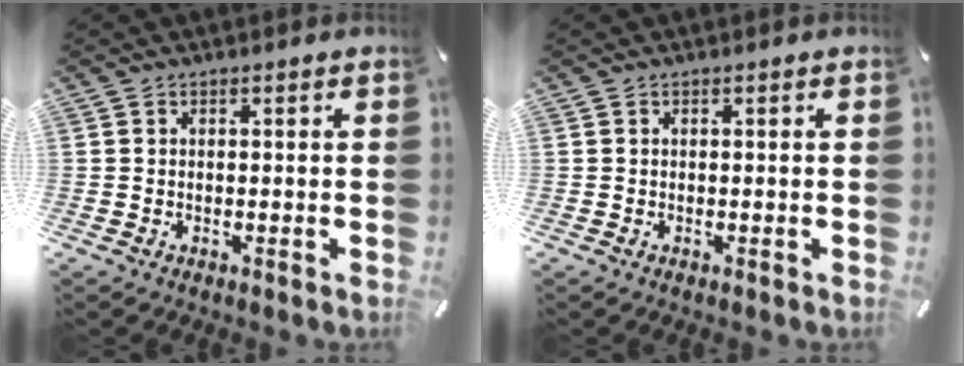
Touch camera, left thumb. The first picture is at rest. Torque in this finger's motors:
{"motor_torque": [-0.03, -0.03, 0.01, 0.05, 0.00]}